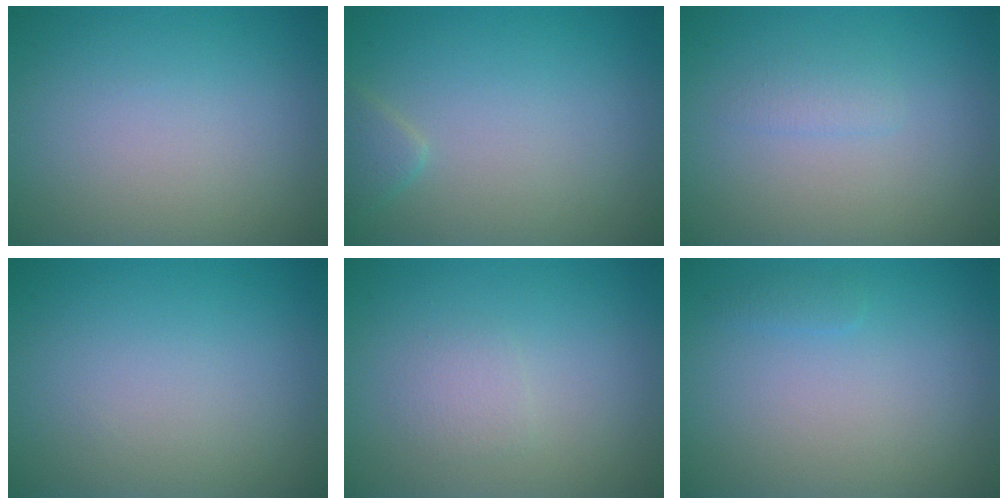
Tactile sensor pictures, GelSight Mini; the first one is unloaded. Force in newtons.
{"total": 1.3, "press": 1.3, "slide": 0.1}
{"total": 1.0, "press": 1.0, "slide": 0.1}
{"total": 0.0}
{"total": 1.2, "press": 1.2, "slide": 0.0}
{"total": 0.6, "press": 0.6, "slide": 0.0}